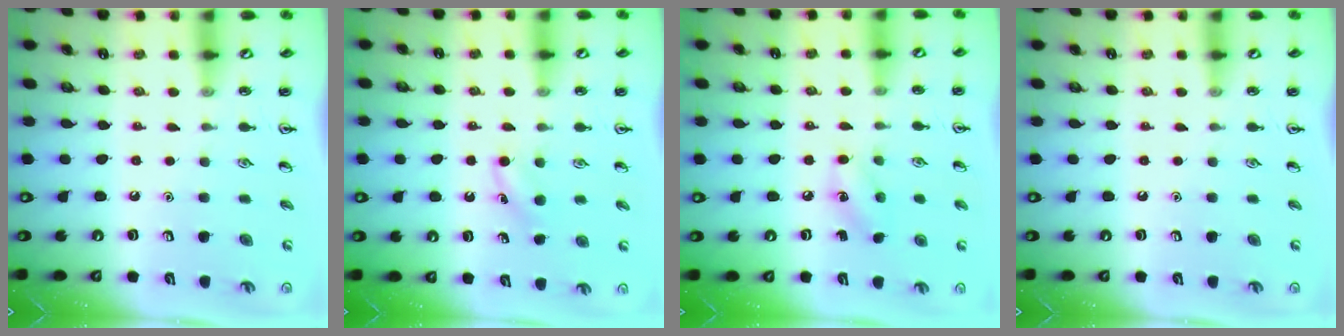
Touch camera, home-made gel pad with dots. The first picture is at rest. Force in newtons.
{"total": 4.1, "press": 3.9, "slide": 1.3}
{"total": 5.3, "press": 5.1, "slide": 1.3}
{"total": 0.0}